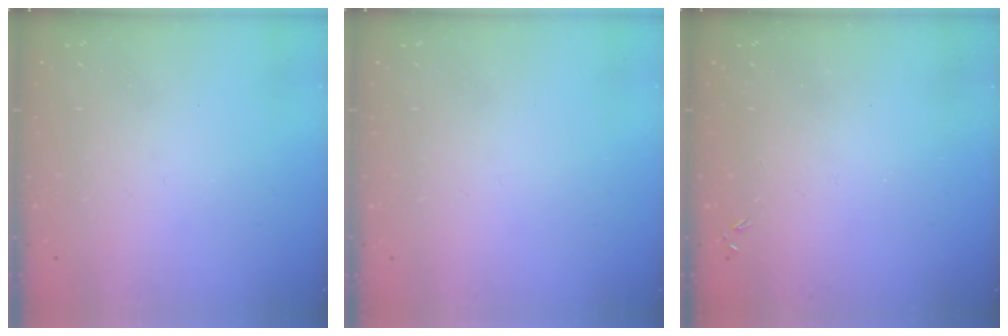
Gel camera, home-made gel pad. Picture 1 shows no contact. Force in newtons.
{"total": 0.0}
{"total": 0.0}